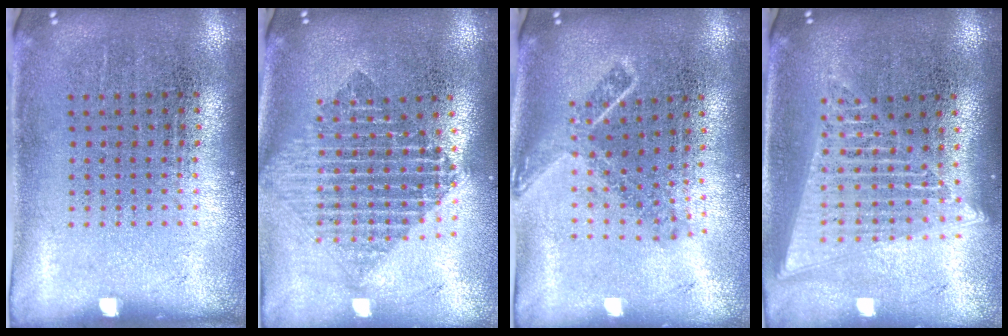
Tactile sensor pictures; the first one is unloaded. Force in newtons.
{"total": 2.0, "press": 1.6, "slide": 1.2}
{"total": 1.9, "press": 1.4, "slide": 1.3}
{"total": 1.9, "press": 1.7, "slide": 1.0}